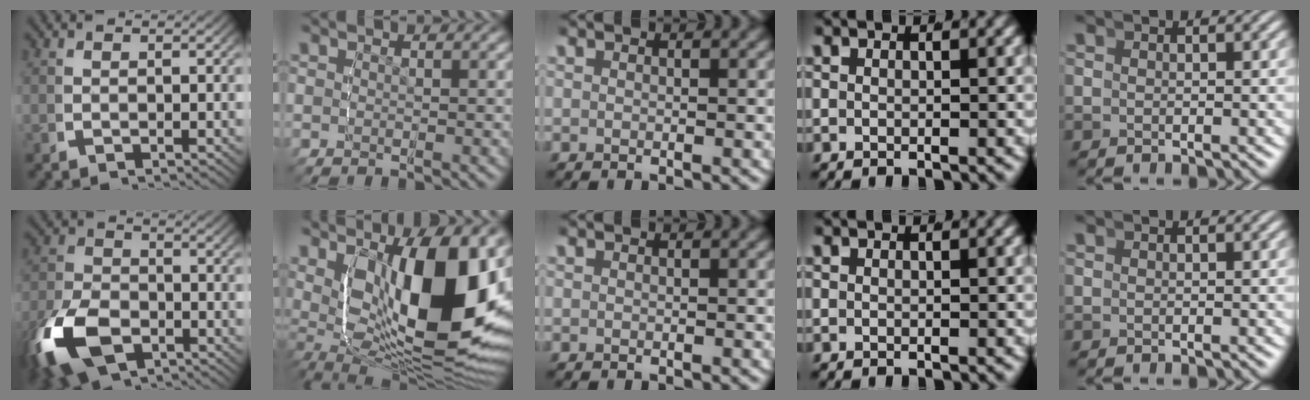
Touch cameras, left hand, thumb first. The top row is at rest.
{"thumb": {"total": 8.6, "force": [-3.8, 5.3, 5.6], "torque": [-0.128, -0.031, -0.056]}, "index": {"total": 19.4, "force": [0.2, 10.6, 16.3], "torque": [-0.294, -0.040, 0.026]}}